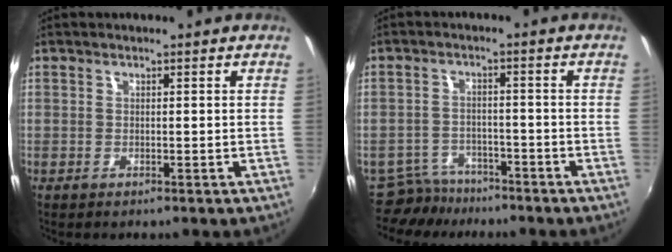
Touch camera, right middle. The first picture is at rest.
{"total": 5.8, "force": [-5.1, 2.8, 0.3], "torque": [-0.024, 0.008, -0.085]}